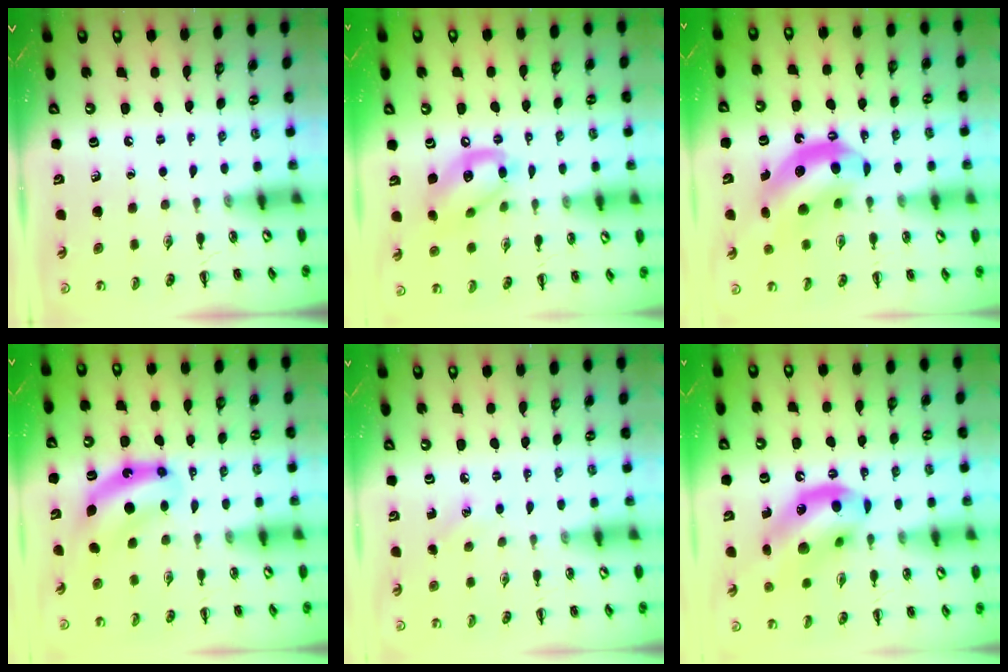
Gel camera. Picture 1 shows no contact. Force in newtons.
{"total": 13.5, "press": 13.1, "slide": 3.1}
{"total": 13.3, "press": 12.8, "slide": 3.7}
{"total": 7.7, "press": 7.6, "slide": 0.8}
{"total": 5.2, "press": 5.0, "slide": 1.3}
{"total": 15.5, "press": 15.1, "slide": 3.4}